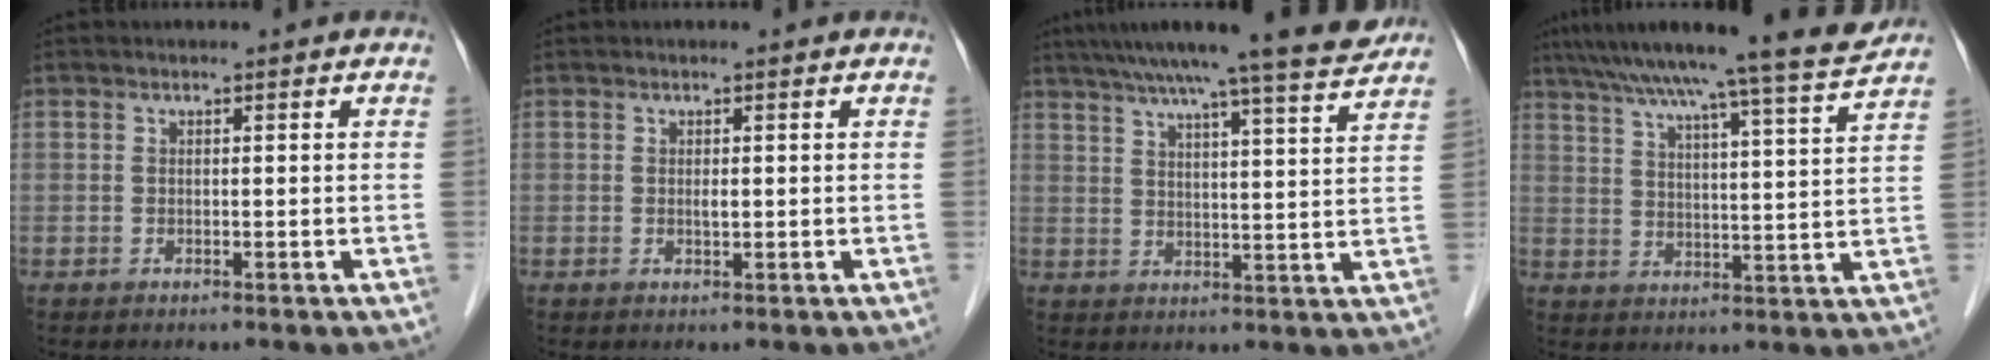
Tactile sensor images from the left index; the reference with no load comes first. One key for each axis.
{"total": 0.7, "fx": 0.1, "fy": 0.2, "fz": 0.7, "tx": -0.012, "ty": -0.001, "tz": 0.002}
{"total": 16.6, "fx": 14.3, "fy": -0.3, "fz": 8.4, "tx": -0.131, "ty": 0.005, "tz": 0.194}
{"total": 18.3, "fx": 16.0, "fy": -1.3, "fz": 9.0, "tx": -0.146, "ty": -0.009, "tz": 0.222}